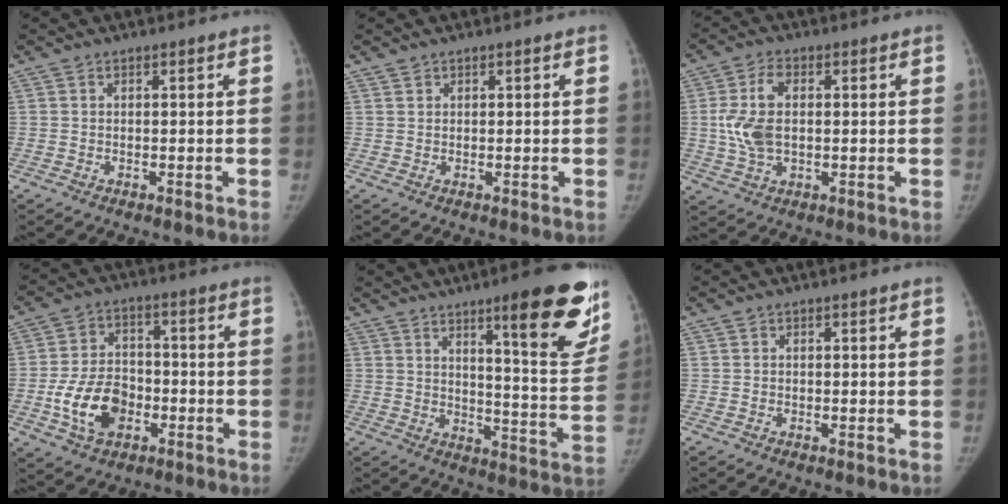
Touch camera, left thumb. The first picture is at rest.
{"total": 0.7, "force": [0.6, 0.3, -0.1], "torque": [0.011, -0.002, 0.007]}
{"total": 8.4, "force": [0.6, 4.8, 6.8], "torque": [-0.145, 0.006, 0.015]}
{"total": 11.5, "force": [-3.6, 8.0, 7.4], "torque": [-0.112, 0.021, -0.063]}
{"total": 20.2, "force": [11.7, 3.6, 16.0], "torque": [-0.167, -0.067, 0.162]}
{"total": 0.0}